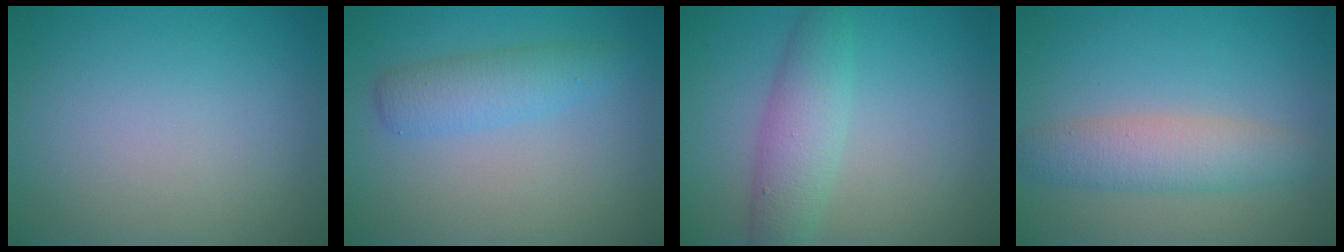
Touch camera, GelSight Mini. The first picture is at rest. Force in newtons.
{"total": 2.9, "press": 2.9, "slide": 0.1}
{"total": 3.8, "press": 3.8, "slide": 0.1}
{"total": 3.8, "press": 3.8, "slide": 0.1}